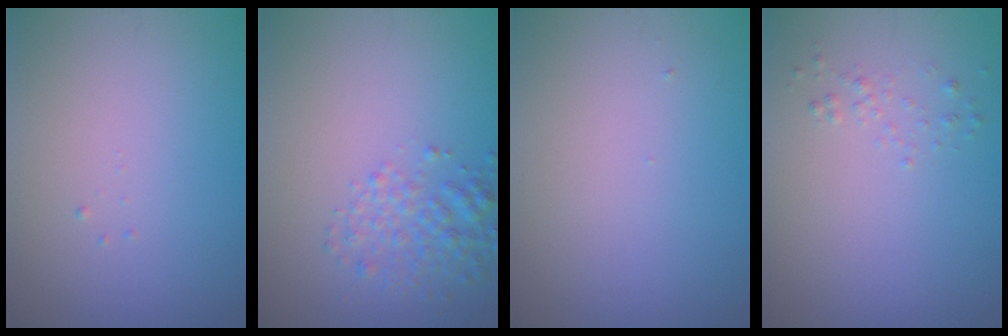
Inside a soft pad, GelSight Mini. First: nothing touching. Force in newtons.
{"total": 2.6, "press": 2.6, "slide": 0.1}
{"total": 0.0}
{"total": 0.7, "press": 0.7, "slide": 0.1}